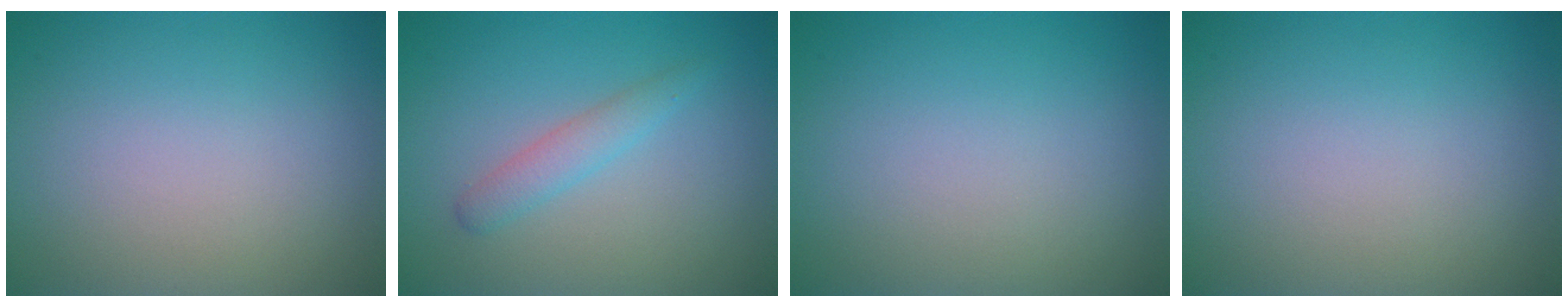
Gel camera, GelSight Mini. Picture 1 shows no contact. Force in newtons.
{"total": 1.9, "press": 1.9, "slide": 0.1}
{"total": 0.0}
{"total": 0.0}